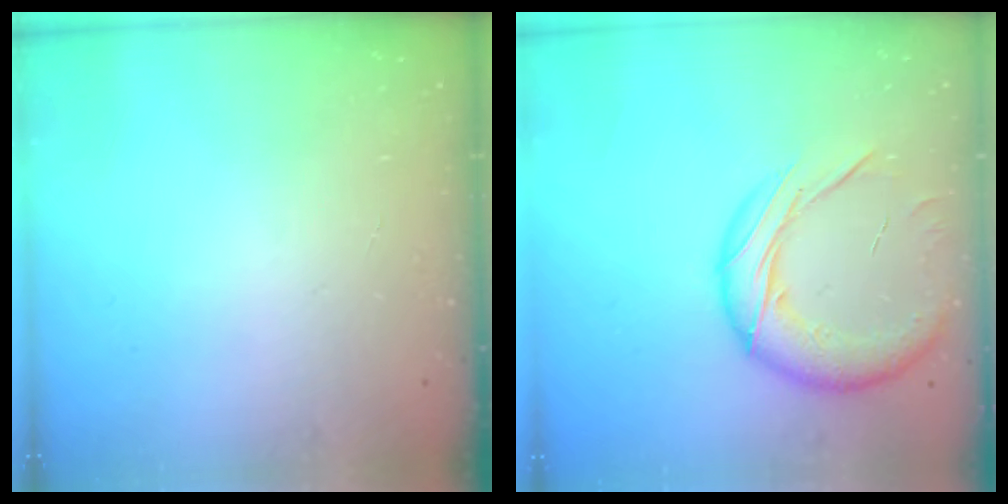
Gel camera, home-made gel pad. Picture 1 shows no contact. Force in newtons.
{"total": 18.1, "press": 17.9, "slide": 2.8}